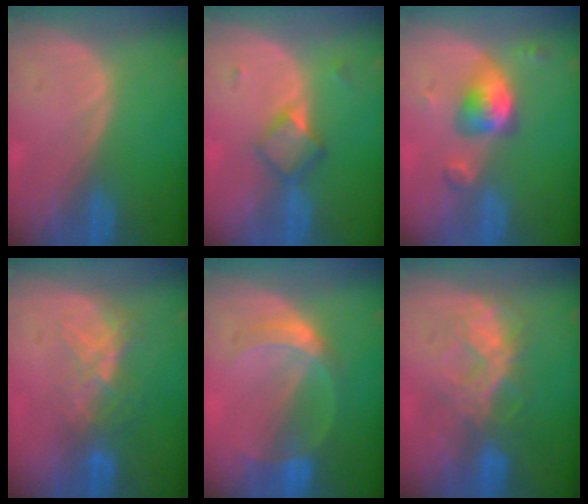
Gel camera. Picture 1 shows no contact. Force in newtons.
{"total": 4.8, "press": 4.2, "slide": 2.2}
{"total": 5.4, "press": 5.4, "slide": 0.5}
{"total": 6.4, "press": 5.6, "slide": 3.1}
{"total": 5.0, "press": 4.9, "slide": 0.2}
{"total": 6.8, "press": 6.7, "slide": 1.2}